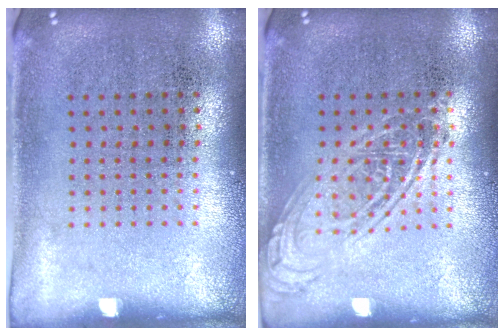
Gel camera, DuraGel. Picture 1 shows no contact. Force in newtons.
{"total": 2.6, "press": 2.6, "slide": 0.3}